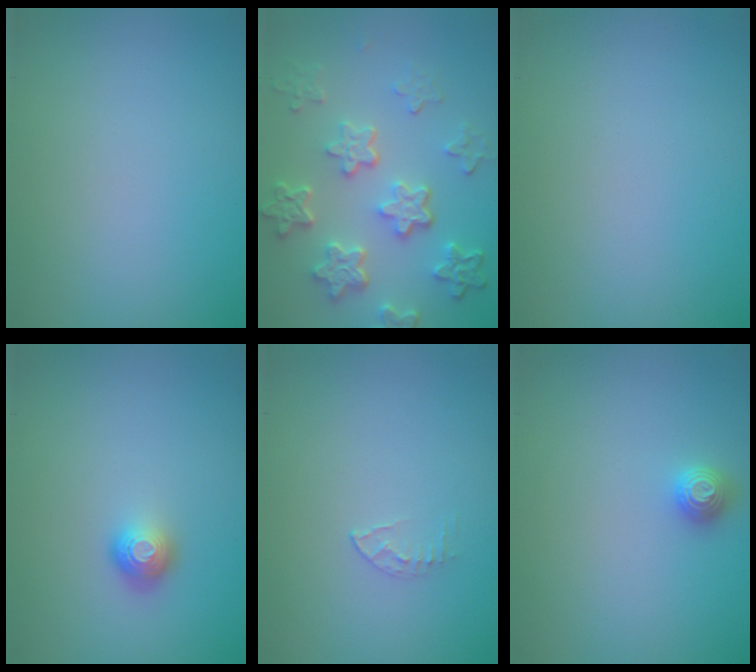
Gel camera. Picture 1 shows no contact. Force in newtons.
{"total": 5.8, "press": 4.4, "slide": 3.8}
{"total": 0.0}
{"total": 1.8, "press": 1.2, "slide": 1.2}
{"total": 0.6, "press": 0.4, "slide": 0.4}
{"total": 1.3, "press": 1.2, "slide": 0.3}